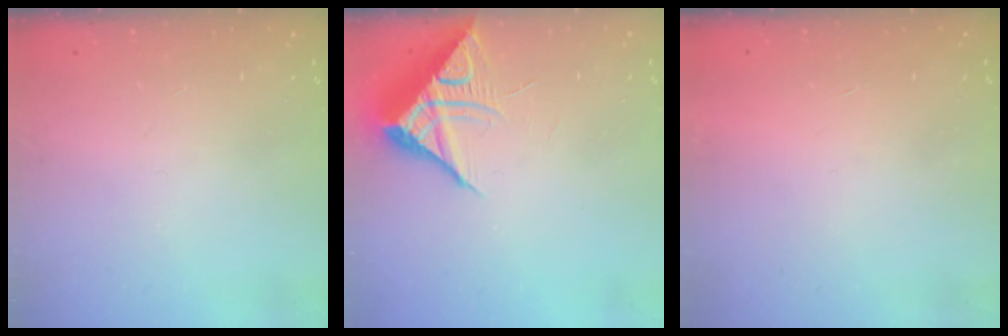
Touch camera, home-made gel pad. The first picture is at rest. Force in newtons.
{"total": 9.7, "press": 9.7, "slide": 0.5}
{"total": 1.7, "press": 1.7, "slide": 0.1}